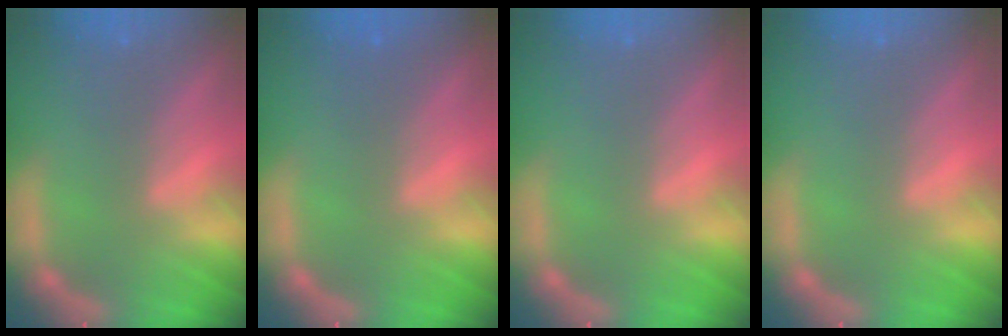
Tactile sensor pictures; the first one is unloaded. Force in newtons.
{"total": 1.0}
{"total": 0.0}
{"total": 0.0}